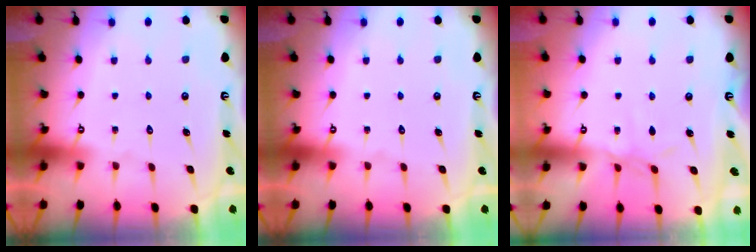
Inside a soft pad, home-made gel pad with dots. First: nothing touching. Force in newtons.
{"total": 0.0}
{"total": 3.3, "press": 3.3, "slide": 0.5}